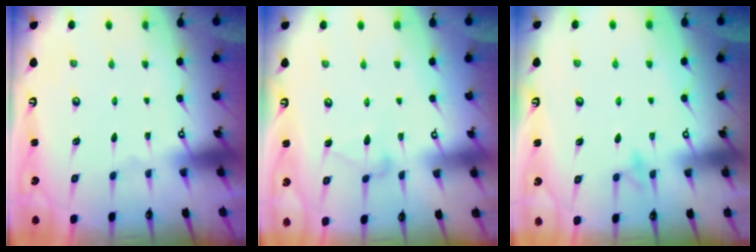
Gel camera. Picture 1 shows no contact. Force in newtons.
{"total": 7.7, "press": 7.7, "slide": 0.4}
{"total": 7.6, "press": 7.5, "slide": 0.8}